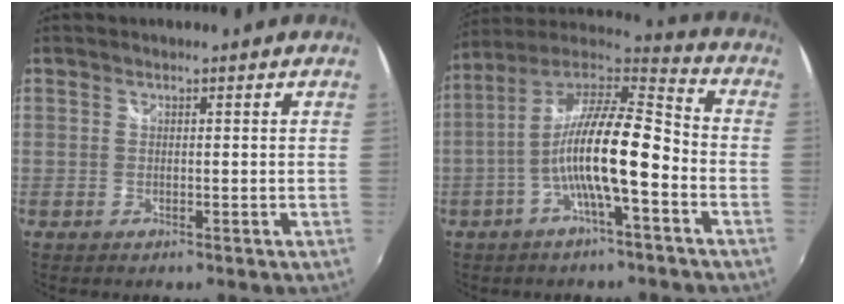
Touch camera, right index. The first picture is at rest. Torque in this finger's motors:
{"motor_torque": [1.95, -0.19, 1.05, 0.21]}